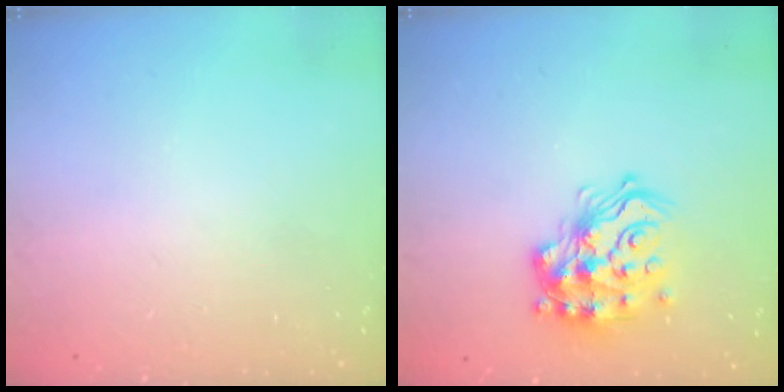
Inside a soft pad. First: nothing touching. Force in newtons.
{"total": 19.1, "press": 19.0, "slide": 1.1}